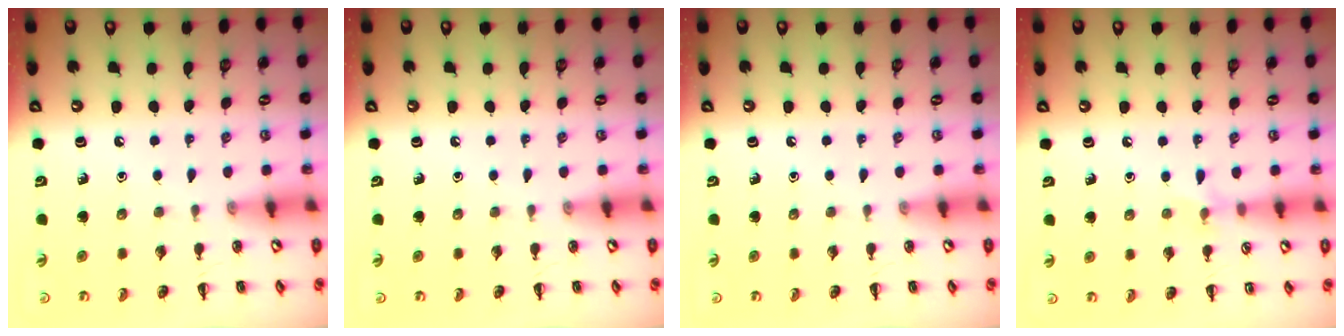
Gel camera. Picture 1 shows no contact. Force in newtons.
{"total": 0.0}
{"total": 0.0}
{"total": 5.4, "press": 5.1, "slide": 1.8}